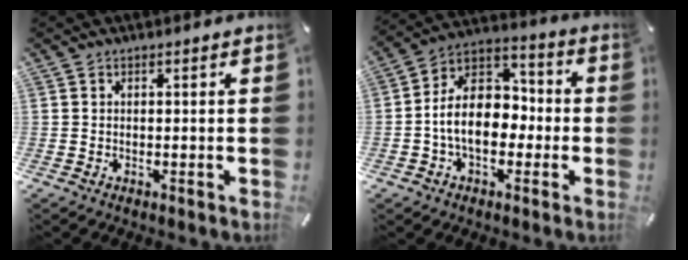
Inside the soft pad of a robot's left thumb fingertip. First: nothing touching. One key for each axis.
{"total": 12.8, "fx": -2.5, "fy": 9.1, "fz": 8.6, "tx": -0.163, "ty": 0.016, "tz": -0.046}